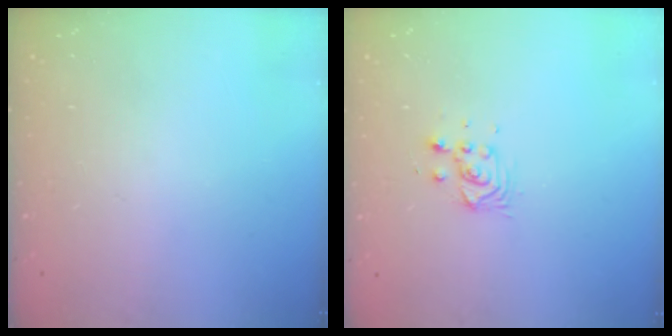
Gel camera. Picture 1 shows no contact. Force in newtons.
{"total": 3.9, "press": 3.8, "slide": 0.6}